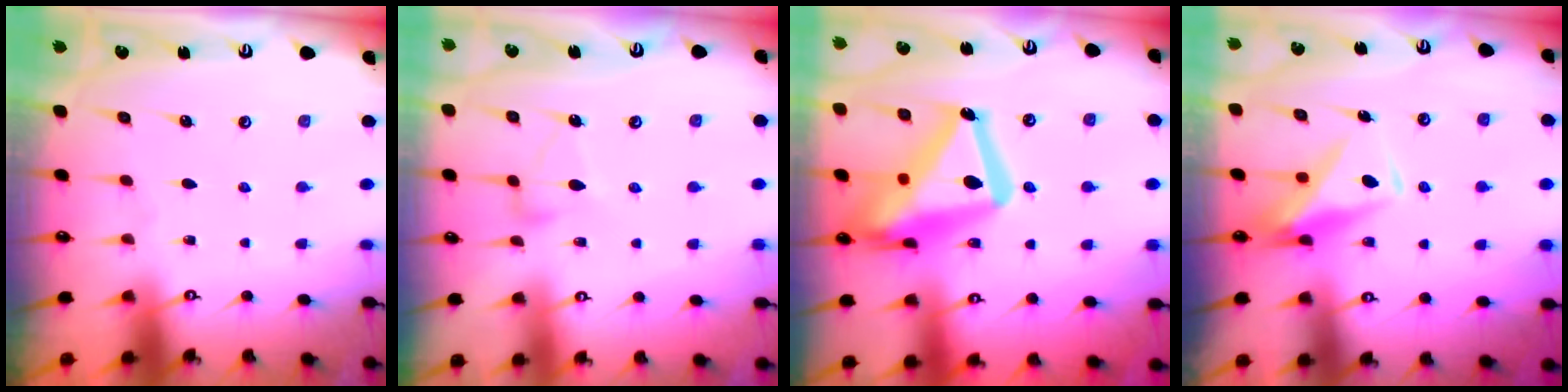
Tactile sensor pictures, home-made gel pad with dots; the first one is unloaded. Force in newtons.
{"total": 6.0, "press": 6.0, "slide": 0.4}
{"total": 21.2, "press": 21.1, "slide": 2.1}
{"total": 8.8, "press": 8.7, "slide": 0.9}